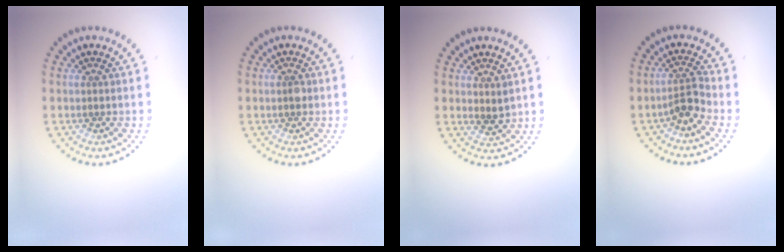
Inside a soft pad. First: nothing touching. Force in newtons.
{"total": 0.9, "press": 0.9, "slide": 0.1}
{"total": 1.3, "press": 1.1, "slide": 0.7}
{"total": 2.4, "press": 1.8, "slide": 1.6}